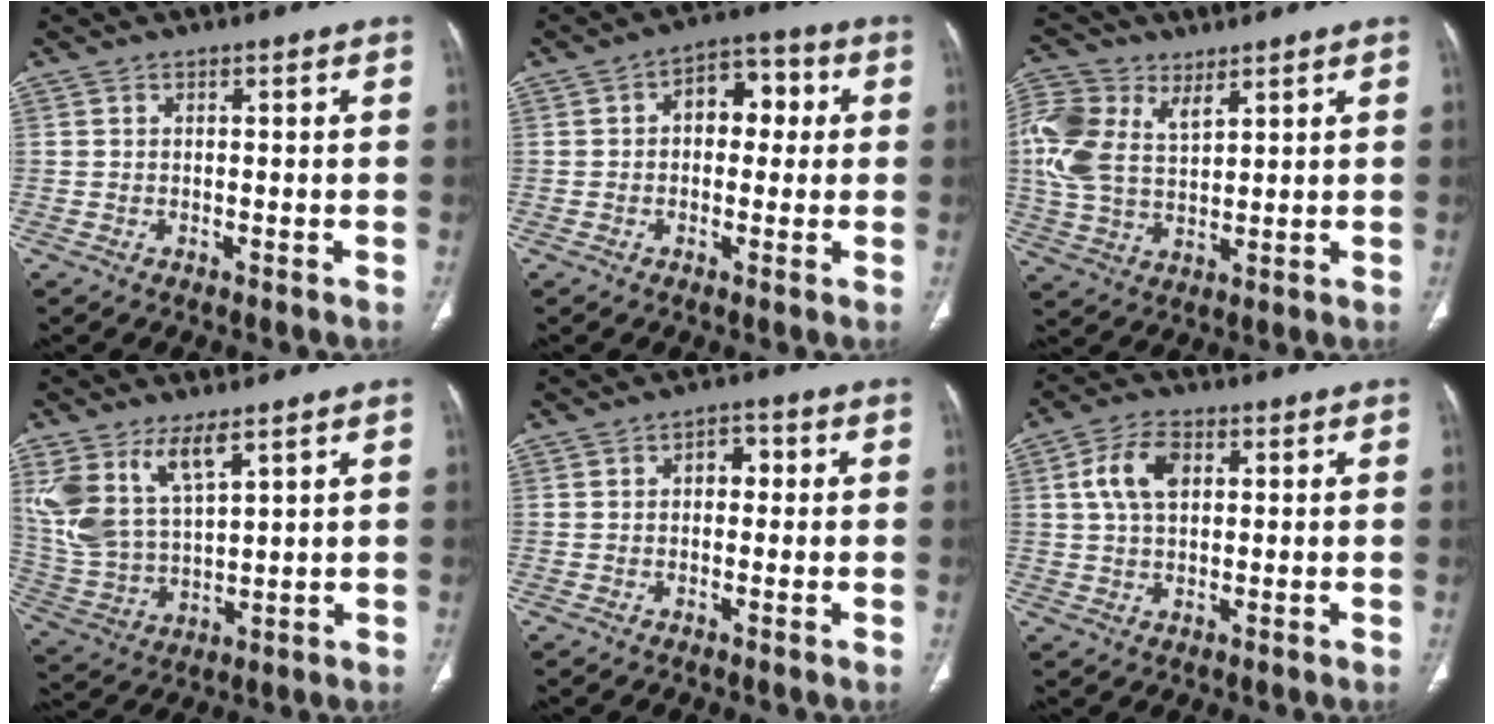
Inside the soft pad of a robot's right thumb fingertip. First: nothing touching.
{"total": 8.1, "force": [1.2, 5.4, 5.9], "torque": [-0.049, 0.025, 0.009]}
{"total": 12.0, "force": [4.7, 7.6, 8.0], "torque": [-0.172, -0.004, 0.095]}
{"total": 12.5, "force": [6.8, 5.5, 8.9], "torque": [-0.183, -0.024, 0.153]}
{"total": 3.4, "force": [0.4, 2.4, 2.4], "torque": [-0.019, 0.011, 0.000]}
{"total": 7.4, "force": [2.0, 4.6, 5.5], "torque": [-0.102, 0.009, 0.035]}